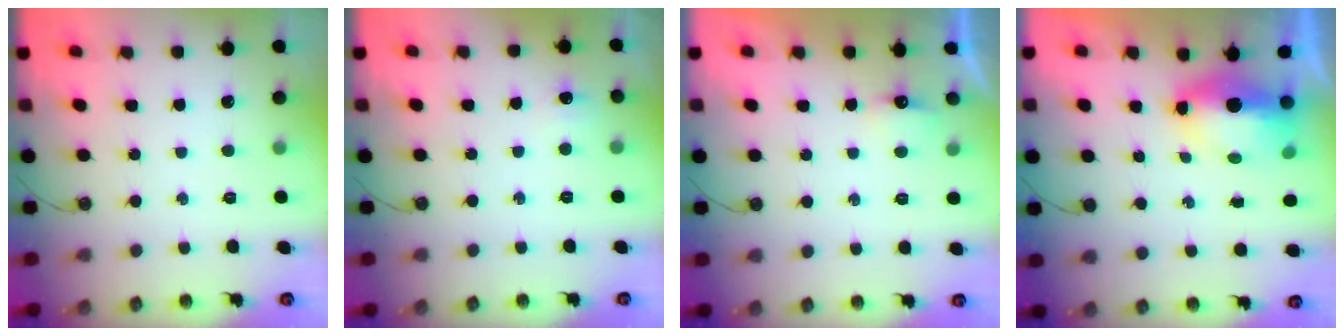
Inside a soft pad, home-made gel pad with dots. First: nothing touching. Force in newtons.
{"total": 5.4, "press": 5.3, "slide": 0.8}
{"total": 4.3, "press": 4.2, "slide": 0.7}
{"total": 7.6, "press": 7.5, "slide": 1.3}